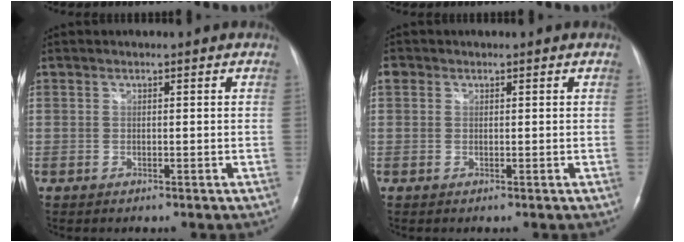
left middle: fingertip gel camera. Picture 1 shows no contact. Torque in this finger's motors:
{"motor_torque": [0.15, -0.03, -0.01, 0.02]}